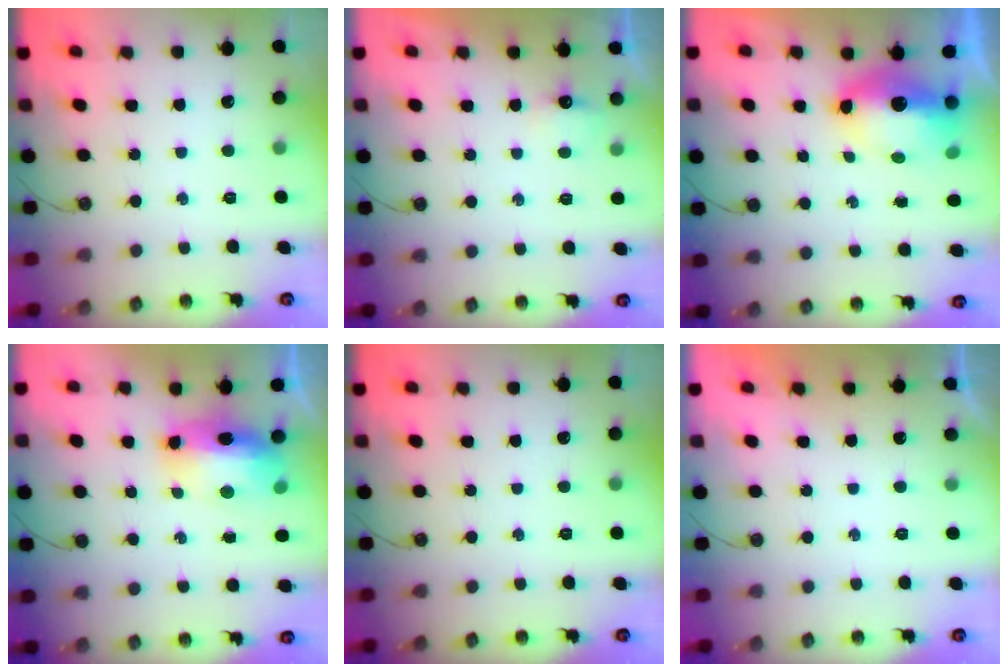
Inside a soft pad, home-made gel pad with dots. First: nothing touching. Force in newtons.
{"total": 4.2, "press": 4.1, "slide": 0.5}
{"total": 9.4, "press": 9.3, "slide": 1.1}
{"total": 12.7, "press": 12.6, "slide": 1.7}
{"total": 0.0}
{"total": 0.0}